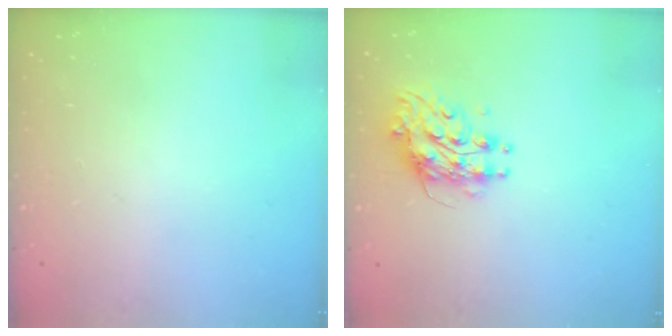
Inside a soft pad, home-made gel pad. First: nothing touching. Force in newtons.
{"total": 8.9, "press": 8.9, "slide": 0.5}